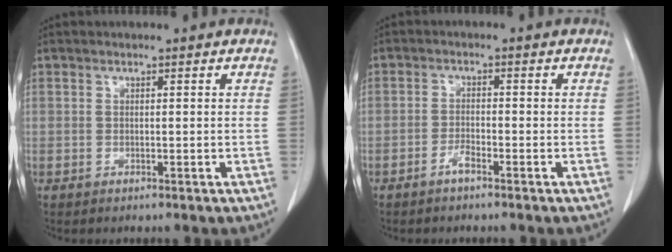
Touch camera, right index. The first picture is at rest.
{"total": 2.0, "force": [-1.5, 0.3, 1.2], "torque": [-0.026, 0.001, -0.030]}